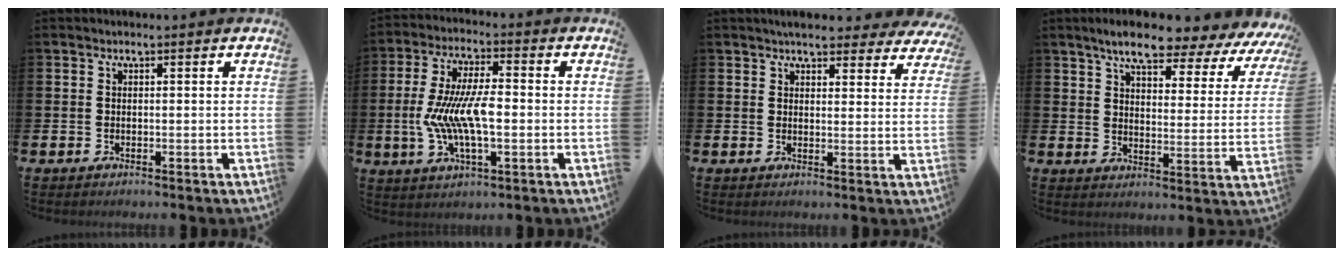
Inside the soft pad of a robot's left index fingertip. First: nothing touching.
{"total": 9.0, "force": [-1.2, 3.3, 8.3], "torque": [-0.180, -0.005, -0.024]}
{"total": 4.9, "force": [4.6, 1.3, 1.2], "torque": [-0.022, -0.018, 0.082]}
{"total": 7.9, "force": [6.9, 1.4, 3.4], "torque": [-0.078, -0.052, 0.111]}